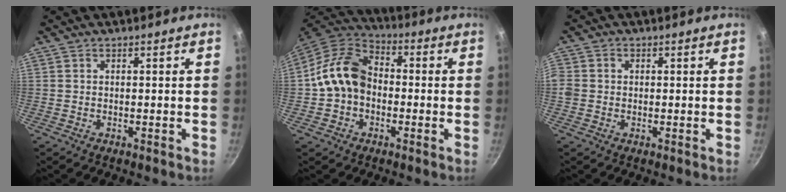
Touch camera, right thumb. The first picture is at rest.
{"total": 11.6, "force": [-1.4, 8.4, 7.8], "torque": [-0.125, 0.041, -0.045]}
{"total": 3.1, "force": [-0.2, 2.7, 1.4], "torque": [-0.029, 0.005, -0.009]}